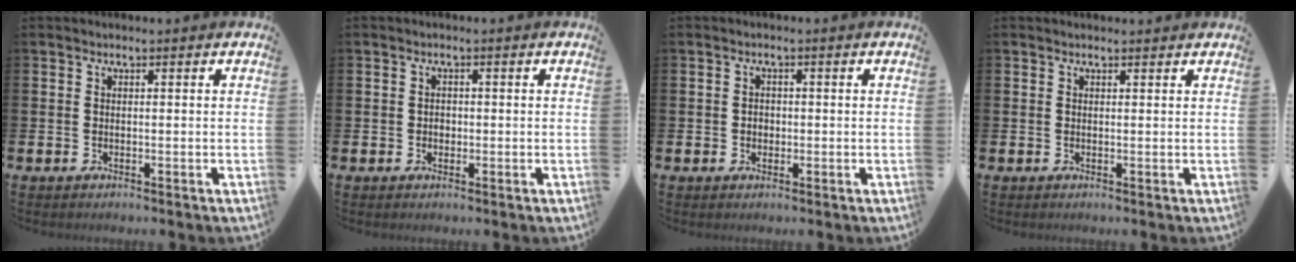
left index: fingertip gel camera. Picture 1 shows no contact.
{"total": 0.9, "force": [-0.1, 0.8, 0.4], "torque": [0.004, 0.001, -0.006]}
{"total": 1.3, "force": [-0.1, 1.2, 0.4], "torque": [0.003, 0.003, -0.007]}
{"total": 0.6, "force": [0.6, 0.2, 0.1], "torque": [0.008, -0.002, 0.008]}